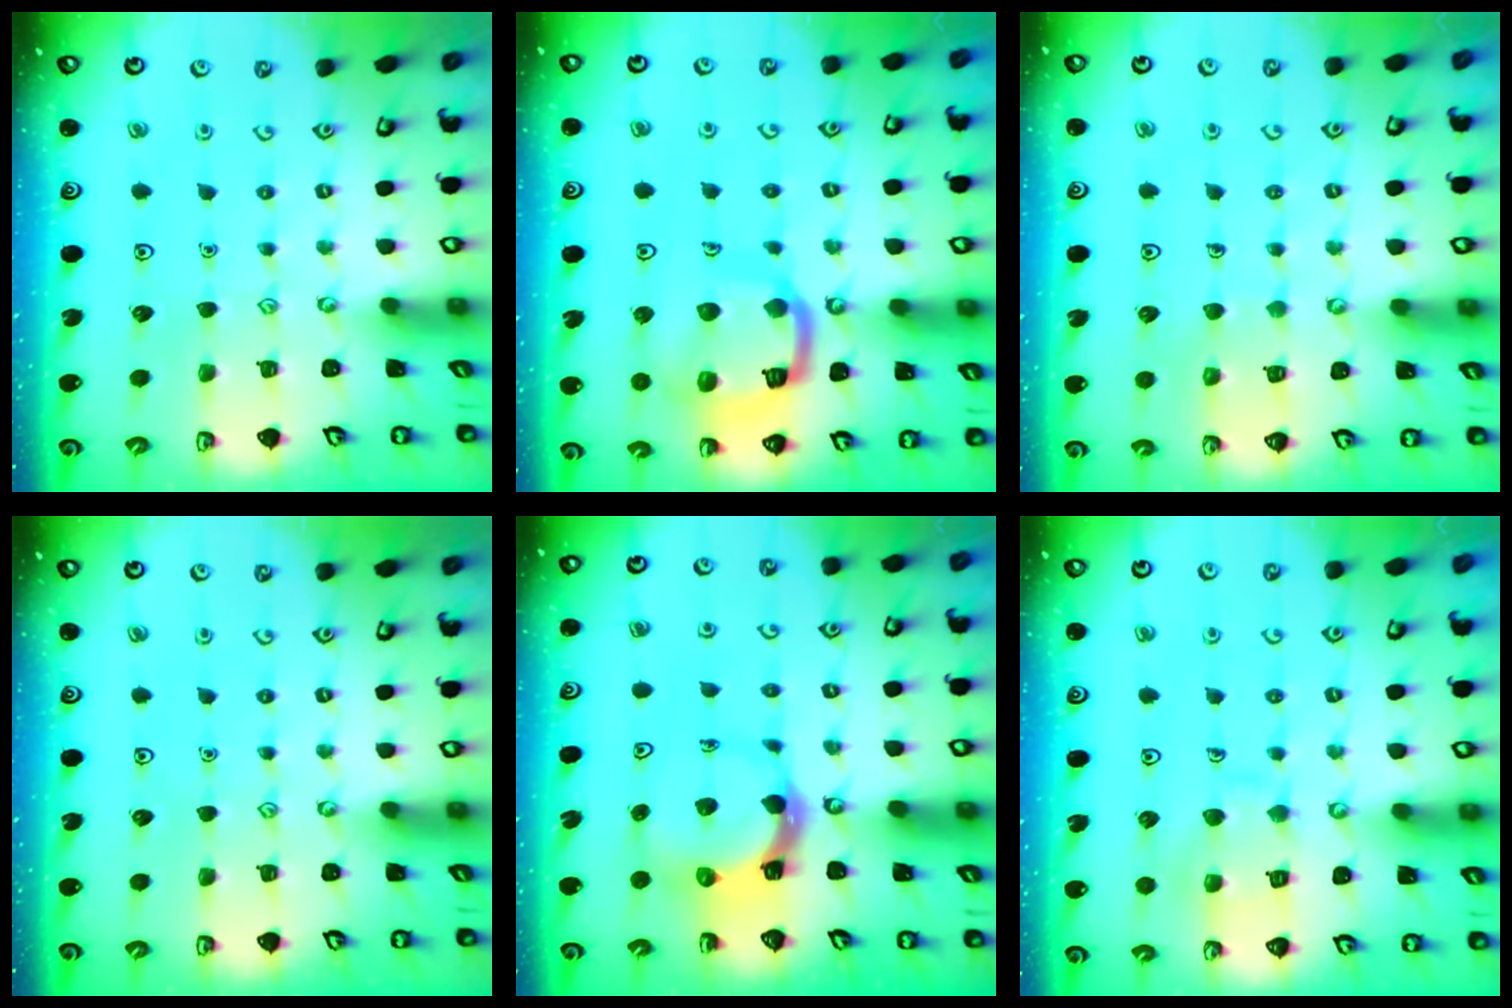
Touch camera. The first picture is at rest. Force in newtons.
{"total": 15.5, "press": 15.4, "slide": 1.6}
{"total": 6.5, "press": 6.4, "slide": 0.5}
{"total": 0.0}
{"total": 4.7, "press": 4.7, "slide": 0.7}
{"total": 10.6, "press": 10.6, "slide": 0.9}